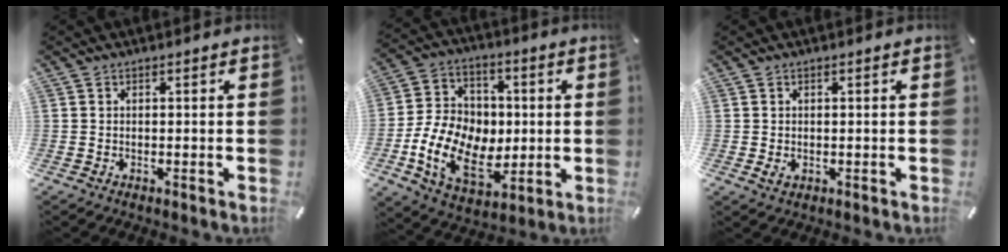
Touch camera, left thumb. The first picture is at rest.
{"total": 17.5, "force": [-3.5, 13.0, 11.1], "torque": [-0.228, 0.018, -0.059]}
{"total": 1.2, "force": [-0.1, 0.9, 0.8], "torque": [-0.015, 0.002, -0.002]}